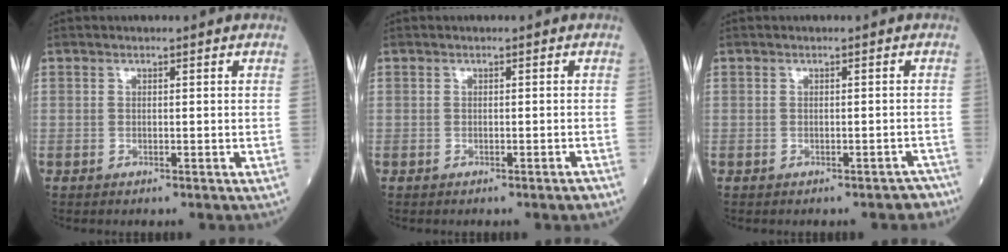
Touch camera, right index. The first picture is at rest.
{"total": 0.8, "force": [-0.6, -0.1, 0.5], "torque": [-0.013, -0.001, -0.006]}
{"total": 3.3, "force": [-2.8, 1.2, 1.2], "torque": [-0.003, 0.001, -0.029]}